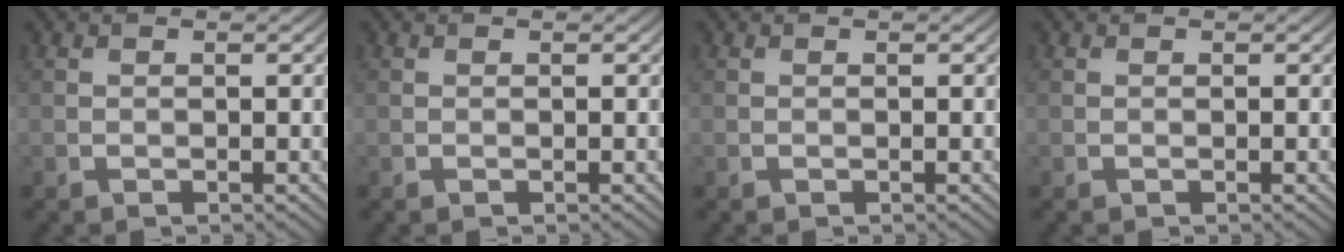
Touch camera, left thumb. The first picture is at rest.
{"total": 0.0}
{"total": 0.0}
{"total": 0.0}